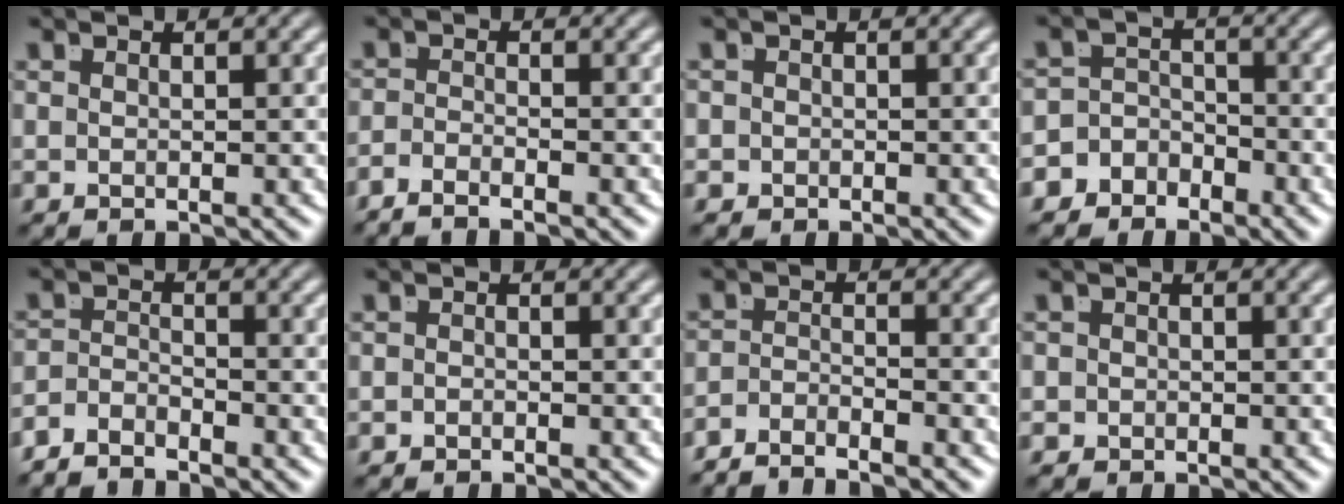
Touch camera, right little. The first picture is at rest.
{"total": 2.3, "force": [-2.2, -0.3, 0.7], "torque": [-0.012, -0.012, -0.035]}
{"total": 1.3, "force": [-0.8, 1.0, -0.1], "torque": [-0.005, -0.012, -0.009]}
{"total": 5.7, "force": [-3.4, 4.3, 1.4], "torque": [-0.028, -0.013, -0.061]}
{"total": 3.0, "force": [-2.7, 1.0, 0.6], "torque": [-0.009, -0.013, -0.047]}
{"total": 0.9, "force": [-0.6, -0.5, -0.2], "torque": [0.004, -0.008, -0.007]}
{"total": 3.7, "force": [-3.6, 0.5, 0.8], "torque": [-0.007, -0.011, -0.061]}
{"total": 1.6, "force": [-1.0, 1.2, -0.1], "torque": [-0.004, -0.013, -0.014]}